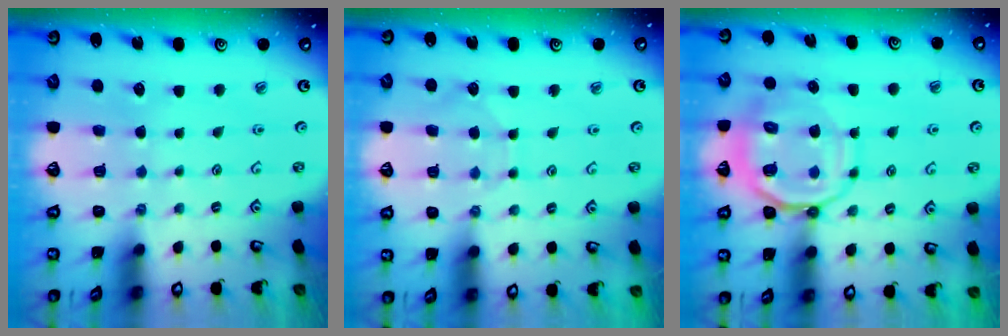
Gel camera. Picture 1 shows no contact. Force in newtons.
{"total": 5.0, "press": 5.0, "slide": 0.5}
{"total": 12.5, "press": 12.3, "slide": 1.9}